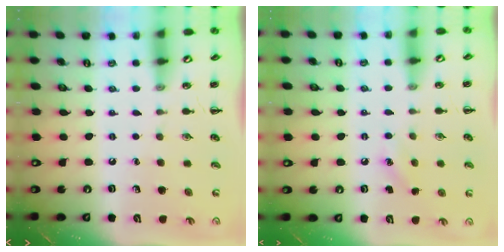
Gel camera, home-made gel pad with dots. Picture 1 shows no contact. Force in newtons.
{"total": 6.9, "press": 6.6, "slide": 2.1}